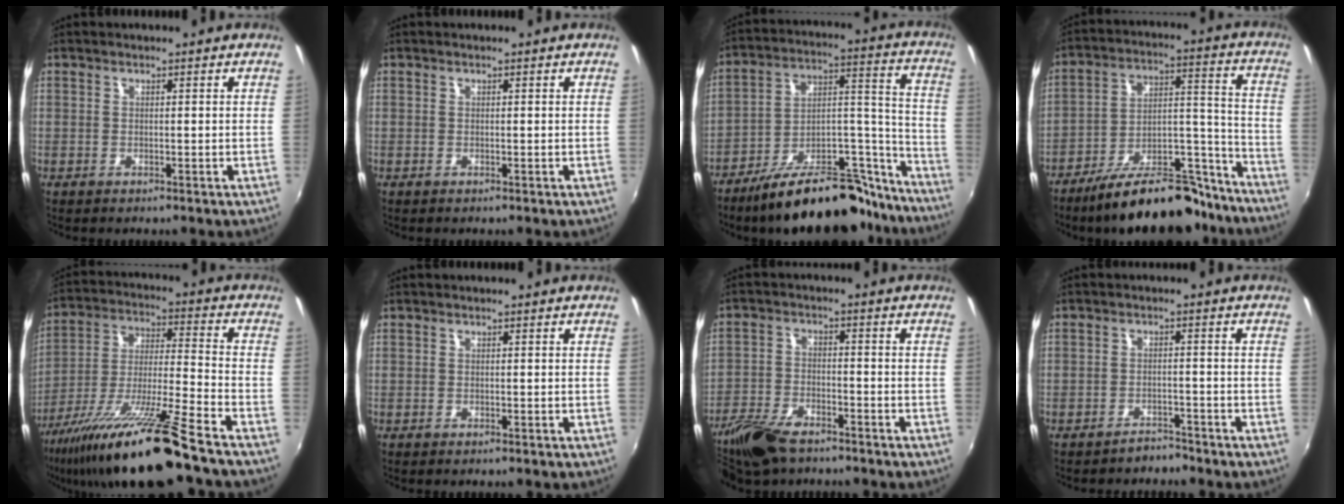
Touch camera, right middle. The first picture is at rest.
{"total": 0.0}
{"total": 24.5, "force": [-19.6, 7.9, 12.5], "torque": [-0.167, 0.037, -0.281]}
{"total": 21.6, "force": [-17.4, 7.0, 10.8], "torque": [-0.166, 0.027, -0.245]}
{"total": 18.3, "force": [-13.4, -0.8, 12.4], "torque": [-0.230, -0.037, -0.238]}
{"total": 0.0}
{"total": 9.2, "force": [-7.0, 3.8, 4.7], "torque": [-0.120, -0.012, -0.138]}
{"total": 2.7, "force": [-2.5, 0.9, -0.1], "torque": [-0.002, 0.010, -0.037]}